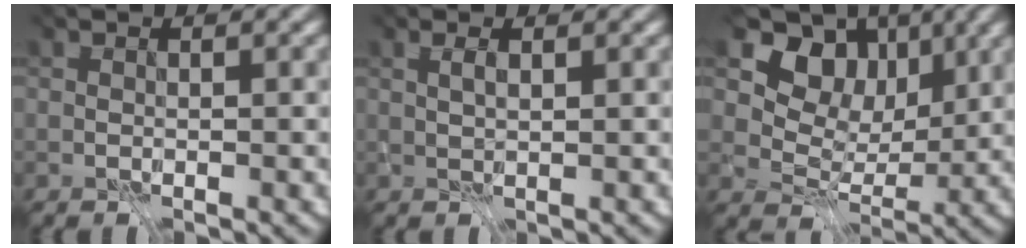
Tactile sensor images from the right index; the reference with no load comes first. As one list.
[{"total": 1.1, "force": [0.0, 0.3, 1.1], "torque": [-0.015, 0.011, 0.001]}, {"total": 7.0, "force": [3.1, 5.1, 3.7], "torque": [-0.070, -0.010, 0.063]}]